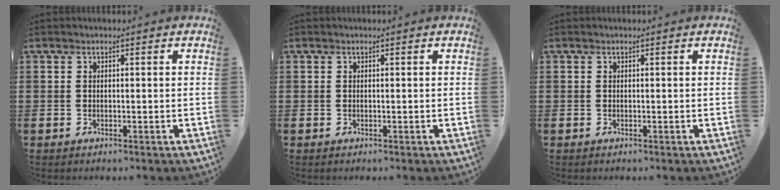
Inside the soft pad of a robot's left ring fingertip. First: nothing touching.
{"total": 0.0}
{"total": 0.0}